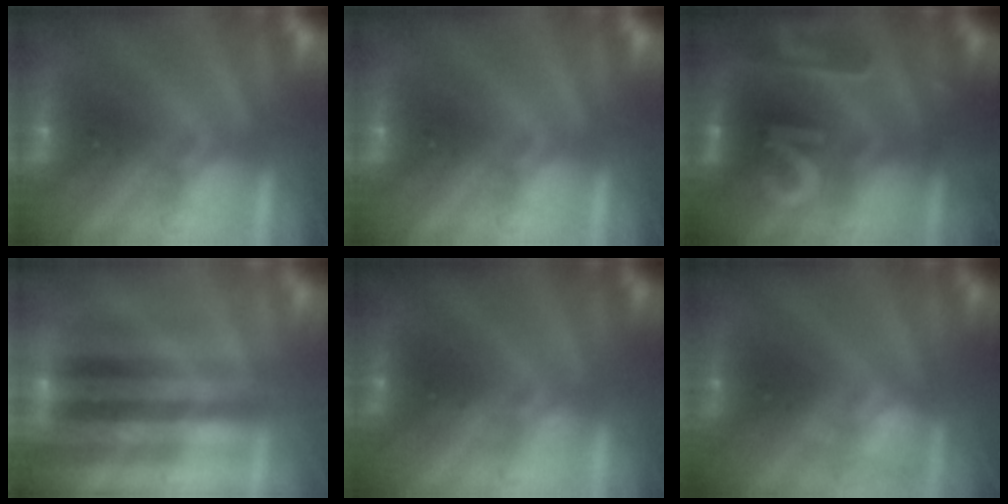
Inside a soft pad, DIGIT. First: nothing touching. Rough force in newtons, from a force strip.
{"total": 0.0}
{"total": 2.3}
{"total": 2.2}
{"total": 3.8}
{"total": 2.4}